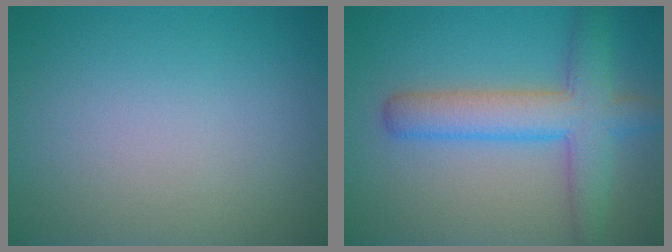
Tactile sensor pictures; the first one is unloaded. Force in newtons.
{"total": 5.9, "press": 5.9, "slide": 0.3}